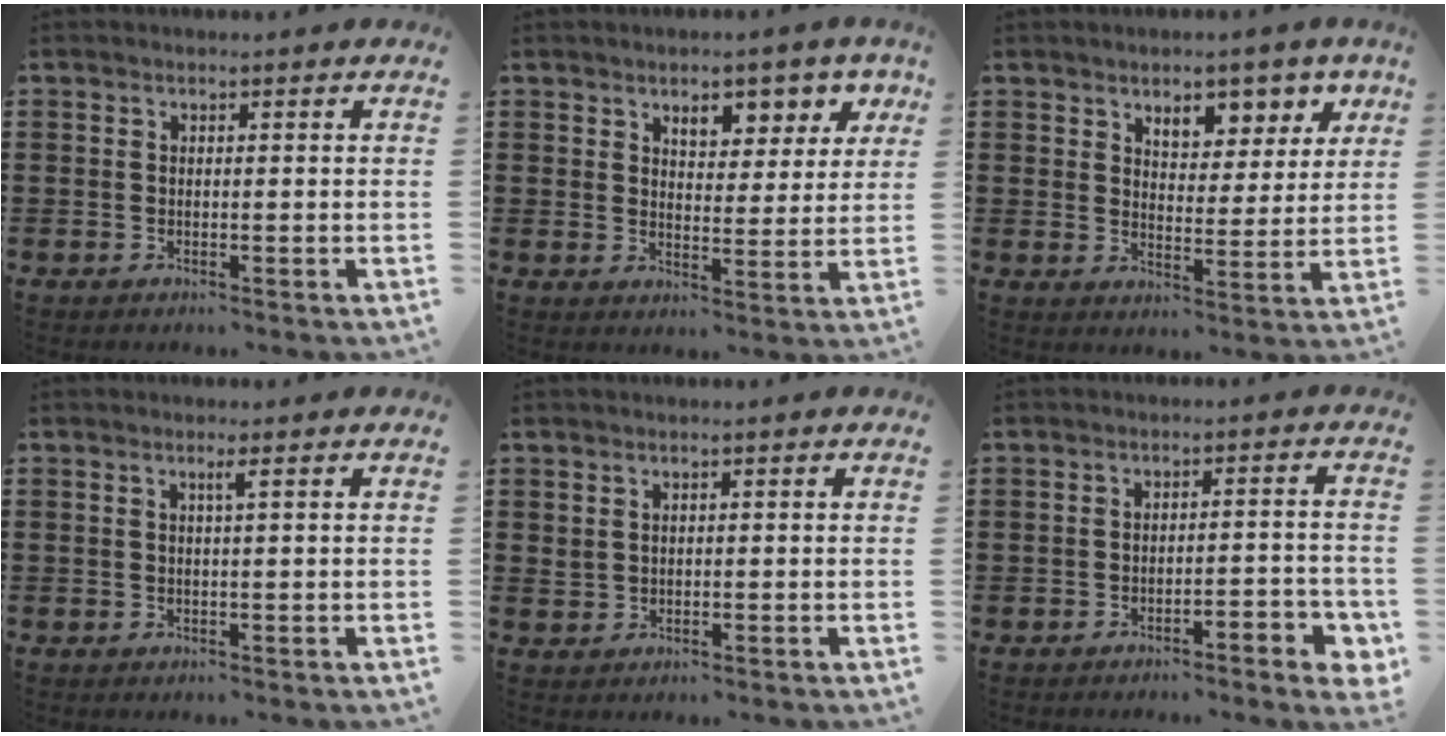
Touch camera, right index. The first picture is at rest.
{"total": 5.4, "force": [3.8, 2.9, 2.5], "torque": [-0.043, -0.009, 0.061]}
{"total": 5.9, "force": [4.3, 3.3, 2.4], "torque": [-0.045, -0.012, 0.071]}
{"total": 1.1, "force": [0.4, -0.2, 1.0], "torque": [-0.019, -0.002, 0.006]}
{"total": 1.3, "force": [0.9, 0.8, 0.3], "torque": [-0.008, 0.004, 0.017]}
{"total": 3.3, "force": [-2.5, 0.4, 2.1], "torque": [-0.035, 0.001, -0.047]}